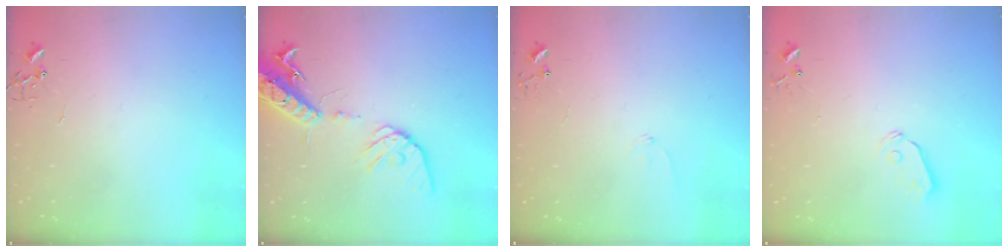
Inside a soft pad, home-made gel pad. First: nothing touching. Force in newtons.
{"total": 17.5, "press": 17.1, "slide": 3.5}
{"total": 5.5, "press": 5.5, "slide": 0.6}
{"total": 6.1, "press": 6.1, "slide": 0.5}